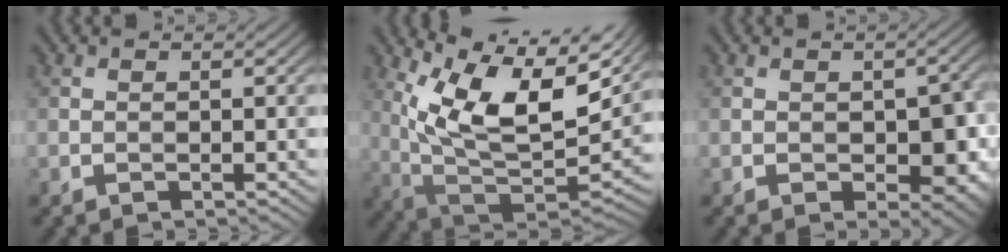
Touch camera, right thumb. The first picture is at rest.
{"total": 14.5, "force": [6.2, 6.2, 11.5], "torque": [-0.229, -0.009, 0.120]}
{"total": 6.0, "force": [-0.9, 3.5, 4.7], "torque": [-0.067, -0.018, -0.006]}